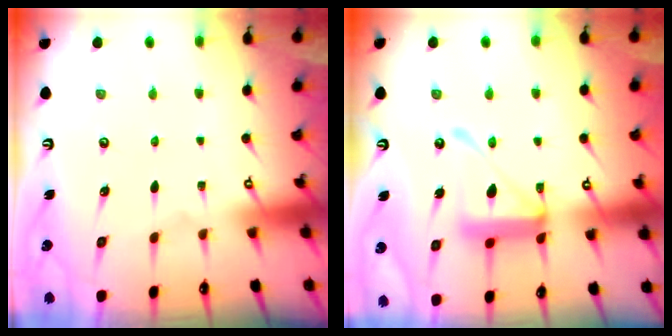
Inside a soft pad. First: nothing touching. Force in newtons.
{"total": 15.8, "press": 15.7, "slide": 1.7}